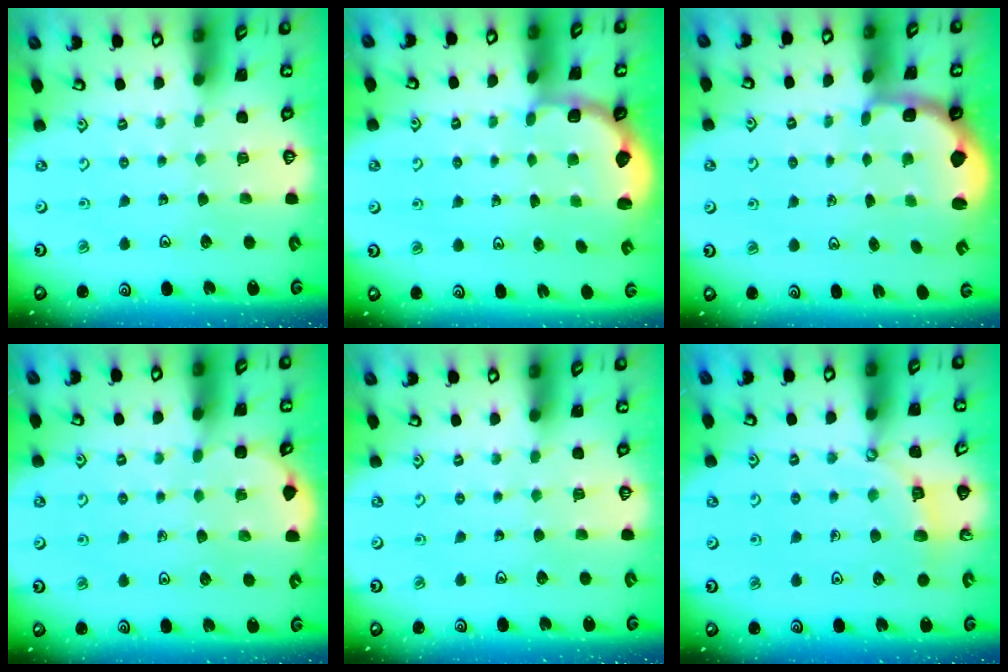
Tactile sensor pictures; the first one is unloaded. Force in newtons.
{"total": 2.7, "press": 2.0, "slide": 1.9}
{"total": 2.5, "press": 1.3, "slide": 2.1}
{"total": 2.6, "press": 2.6, "slide": 0.3}
{"total": 0.0}
{"total": 4.9, "press": 4.9, "slide": 0.4}